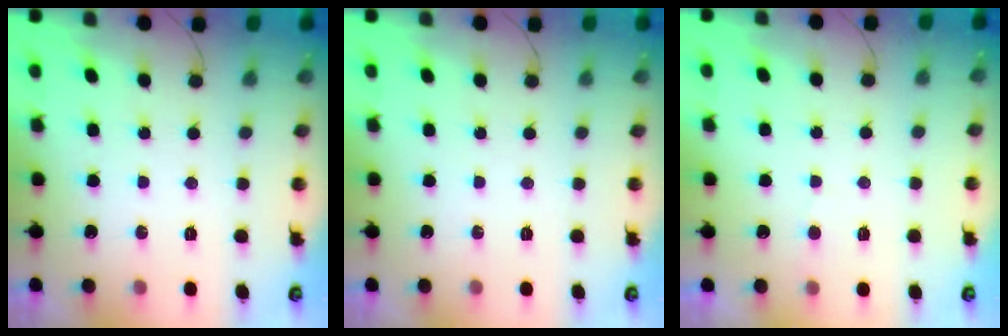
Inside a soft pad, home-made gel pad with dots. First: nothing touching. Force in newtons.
{"total": 0.0}
{"total": 2.0, "press": 2.0, "slide": 0.1}